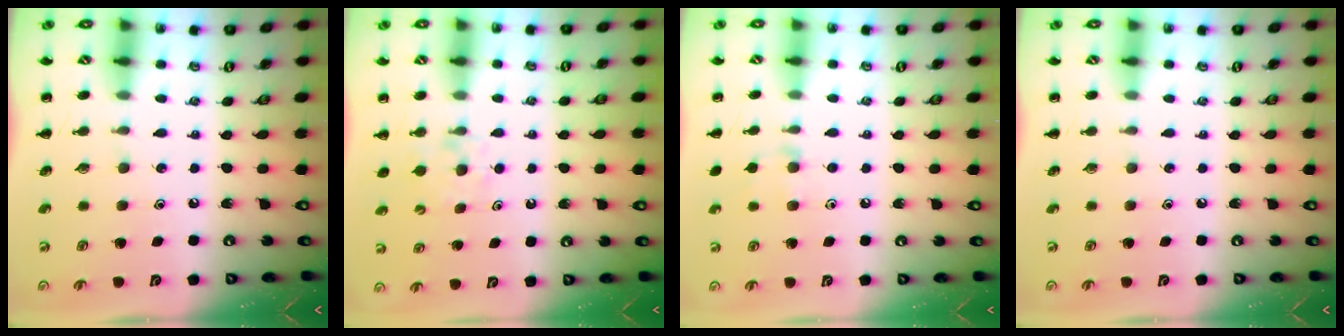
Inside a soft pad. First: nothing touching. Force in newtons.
{"total": 4.7, "press": 4.4, "slide": 1.4}
{"total": 7.6, "press": 7.4, "slide": 1.8}
{"total": 0.0}